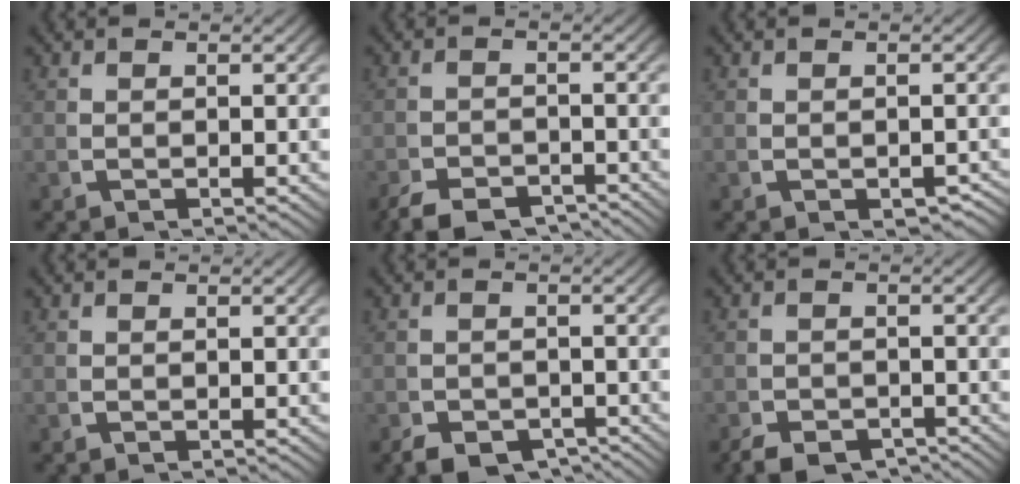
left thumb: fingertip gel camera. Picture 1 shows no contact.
{"total": 4.4, "force": [-4.0, 1.6, 1.3], "torque": [-0.013, -0.018, -0.064]}
{"total": 1.4, "force": [-0.9, 0.8, 0.7], "torque": [-0.013, -0.008, -0.009]}
{"total": 0.0}
{"total": 4.4, "force": [-3.5, 2.3, 1.5], "torque": [-0.016, -0.027, -0.051]}
{"total": 3.4, "force": [-3.0, 1.3, 1.0], "torque": [-0.007, -0.017, -0.049]}